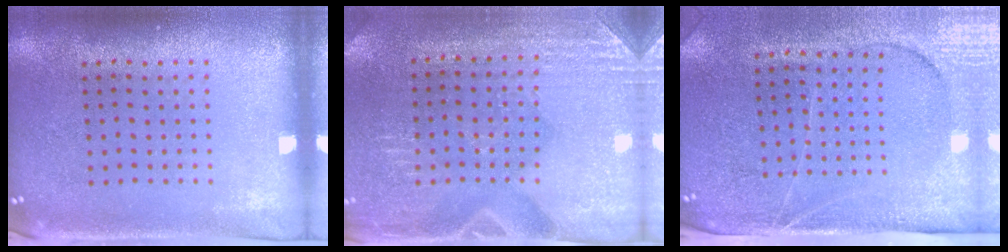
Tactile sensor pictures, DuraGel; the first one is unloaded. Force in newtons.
{"total": 3.0, "press": 2.9, "slide": 0.7}
{"total": 4.0, "press": 3.5, "slide": 1.9}